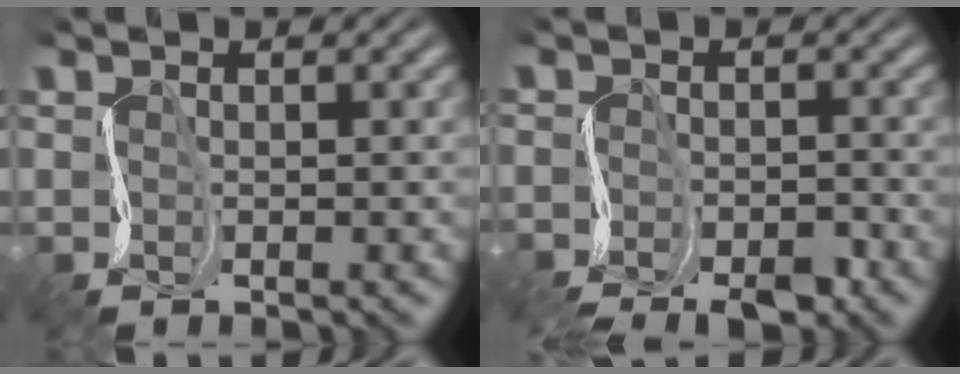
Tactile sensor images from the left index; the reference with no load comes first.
{"total": 3.8, "force": [-3.4, 0.9, 1.4], "torque": [-0.024, -0.003, -0.071]}